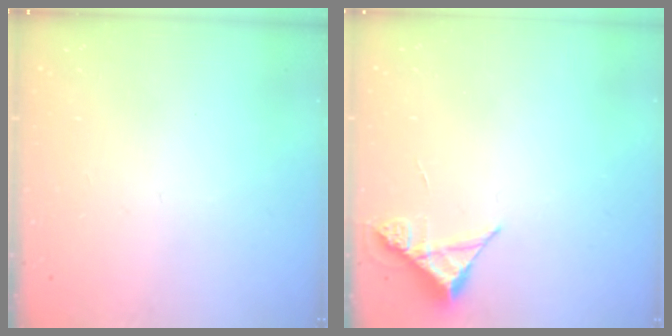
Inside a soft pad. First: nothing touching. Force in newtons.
{"total": 4.9, "press": 4.9, "slide": 0.4}